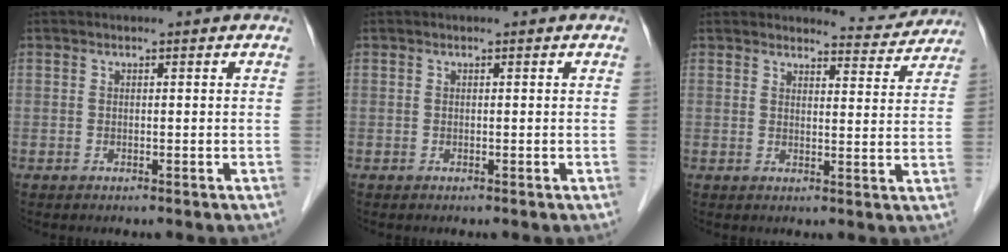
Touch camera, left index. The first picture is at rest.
{"total": 0.0}
{"total": 6.0, "force": [5.9, 0.9, -0.4], "torque": [0.008, -0.017, 0.061]}